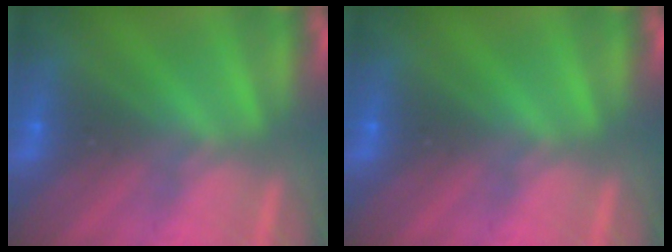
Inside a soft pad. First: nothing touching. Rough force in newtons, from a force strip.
{"total": 0.0}